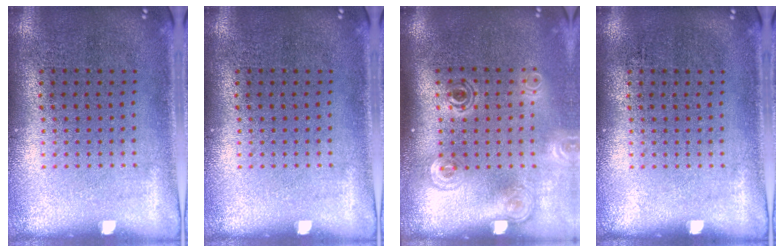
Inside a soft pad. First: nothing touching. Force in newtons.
{"total": 0.0}
{"total": 1.8, "press": 1.2, "slide": 1.3}
{"total": 0.0}